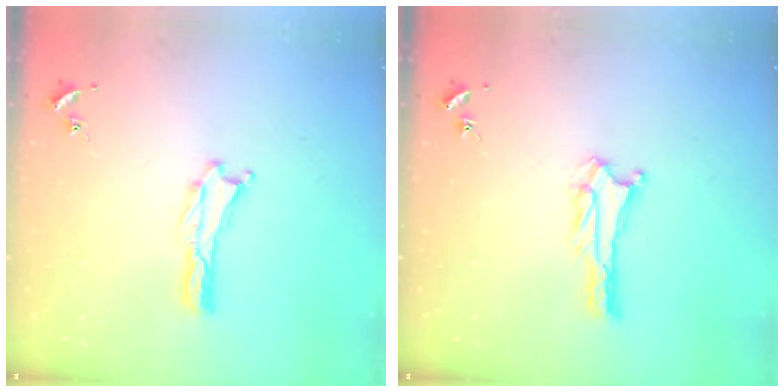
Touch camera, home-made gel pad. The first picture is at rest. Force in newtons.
{"total": 3.4, "press": 3.4, "slide": 0.2}